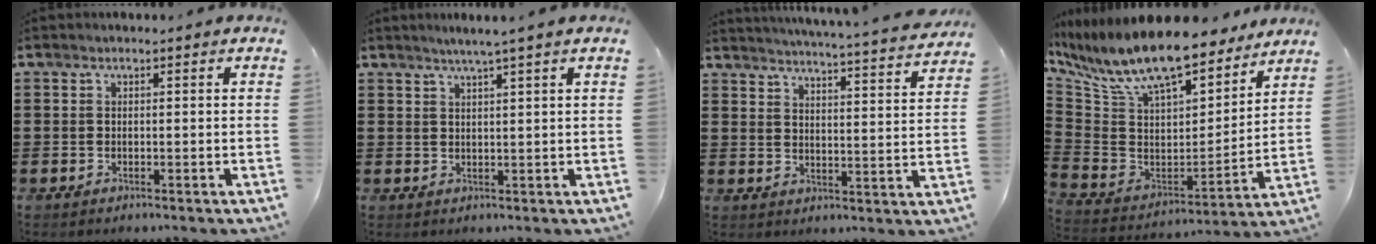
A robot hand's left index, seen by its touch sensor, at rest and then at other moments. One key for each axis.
{"total": 2.4, "fx": 1.9, "fy": -0.7, "fz": 1.3, "tx": -0.027, "ty": -0.004, "tz": 0.032}
{"total": 4.1, "fx": 3.9, "fy": -0.7, "fz": 0.8, "tx": -0.028, "ty": -0.038, "tz": 0.060}
{"total": 12.7, "fx": 10.7, "fy": 2.7, "fz": 6.3, "tx": -0.165, "ty": -0.073, "tz": 0.190}